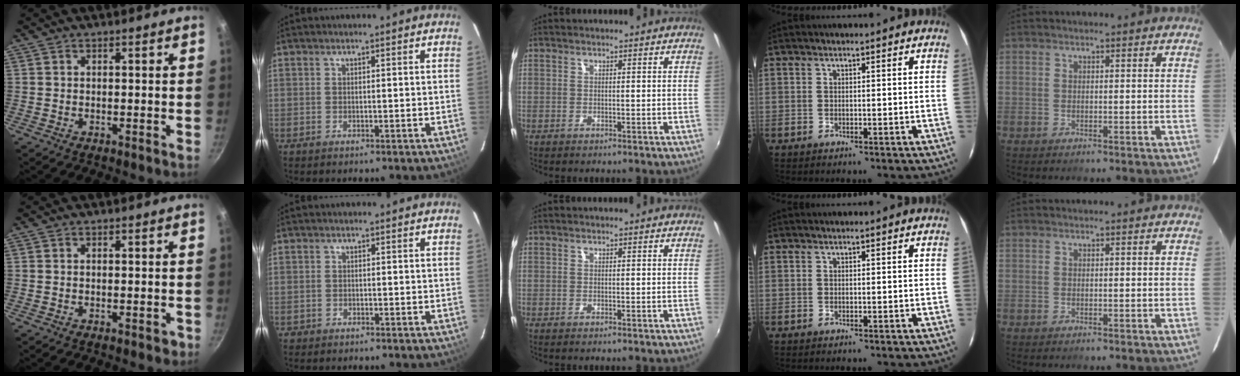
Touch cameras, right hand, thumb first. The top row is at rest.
{"thumb": {"total": 1.5, "force": [-0.8, 0.6, 1.1], "torque": [-0.015, 0.007, -0.007]}, "index": {"total": 1.1, "force": [-0.6, 0.9, -0.1], "torque": [-0.003, 0.004, -0.007]}}